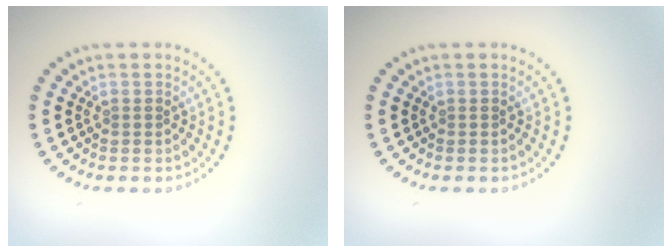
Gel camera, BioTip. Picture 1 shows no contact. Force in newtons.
{"total": 0.0}